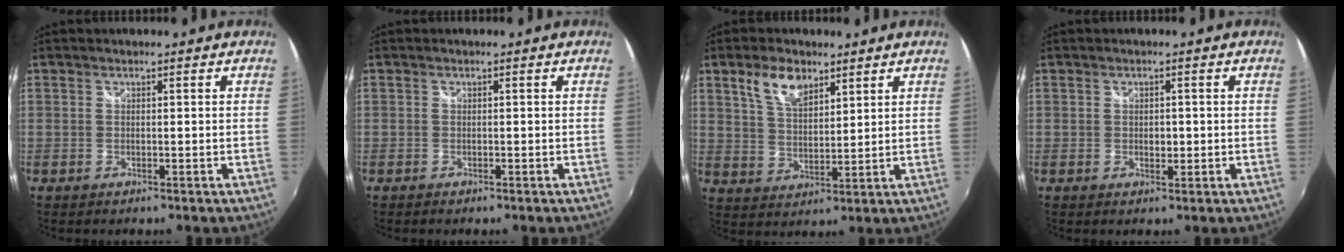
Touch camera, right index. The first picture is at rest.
{"total": 0.6, "force": [-0.5, 0.4, 0.1], "torque": [-0.006, -0.004, -0.012]}
{"total": 7.6, "force": [4.6, 3.7, 4.7], "torque": [-0.088, 0.010, 0.088]}
{"total": 1.8, "force": [0.0, 1.3, 1.3], "torque": [-0.018, 0.000, -0.001]}